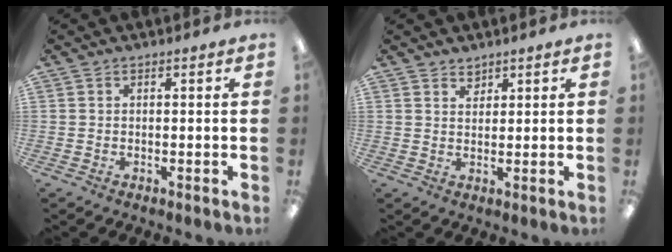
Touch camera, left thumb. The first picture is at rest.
{"total": 2.3, "force": [1.9, 1.3, 0.3], "torque": [0.009, -0.009, 0.033]}